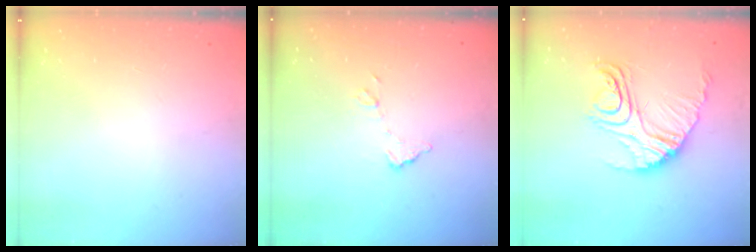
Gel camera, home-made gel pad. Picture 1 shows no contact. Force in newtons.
{"total": 6.3, "press": 6.3, "slide": 0.3}
{"total": 16.4, "press": 16.4, "slide": 1.5}